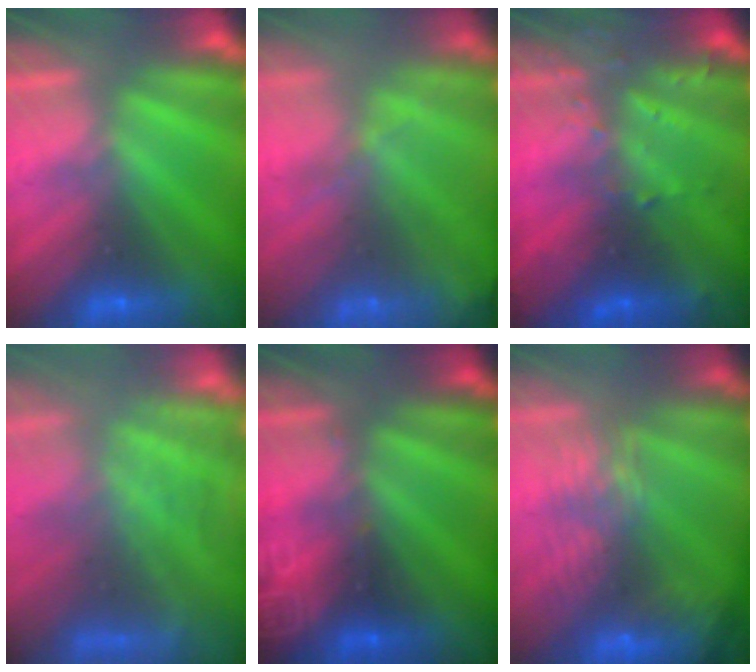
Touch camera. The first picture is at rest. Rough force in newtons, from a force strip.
{"total": 11.2}
{"total": 3.2}
{"total": 7.5}
{"total": 2.9}
{"total": 8.1}